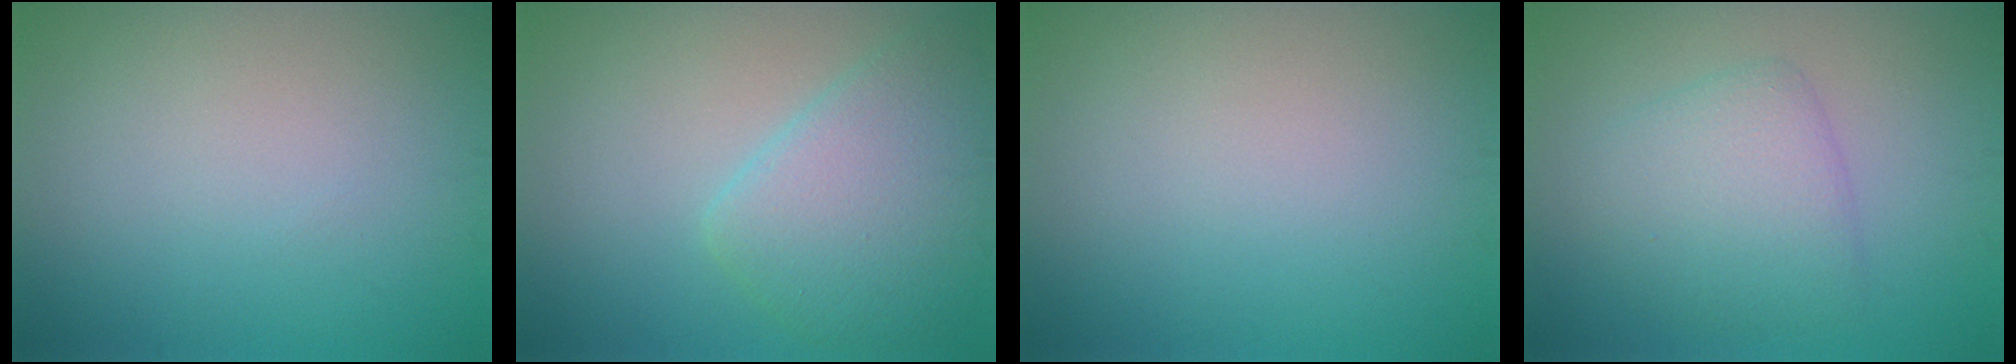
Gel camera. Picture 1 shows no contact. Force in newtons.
{"total": 5.2, "press": 5.2, "slide": 0.2}
{"total": 0.0}
{"total": 3.8, "press": 3.8, "slide": 0.1}